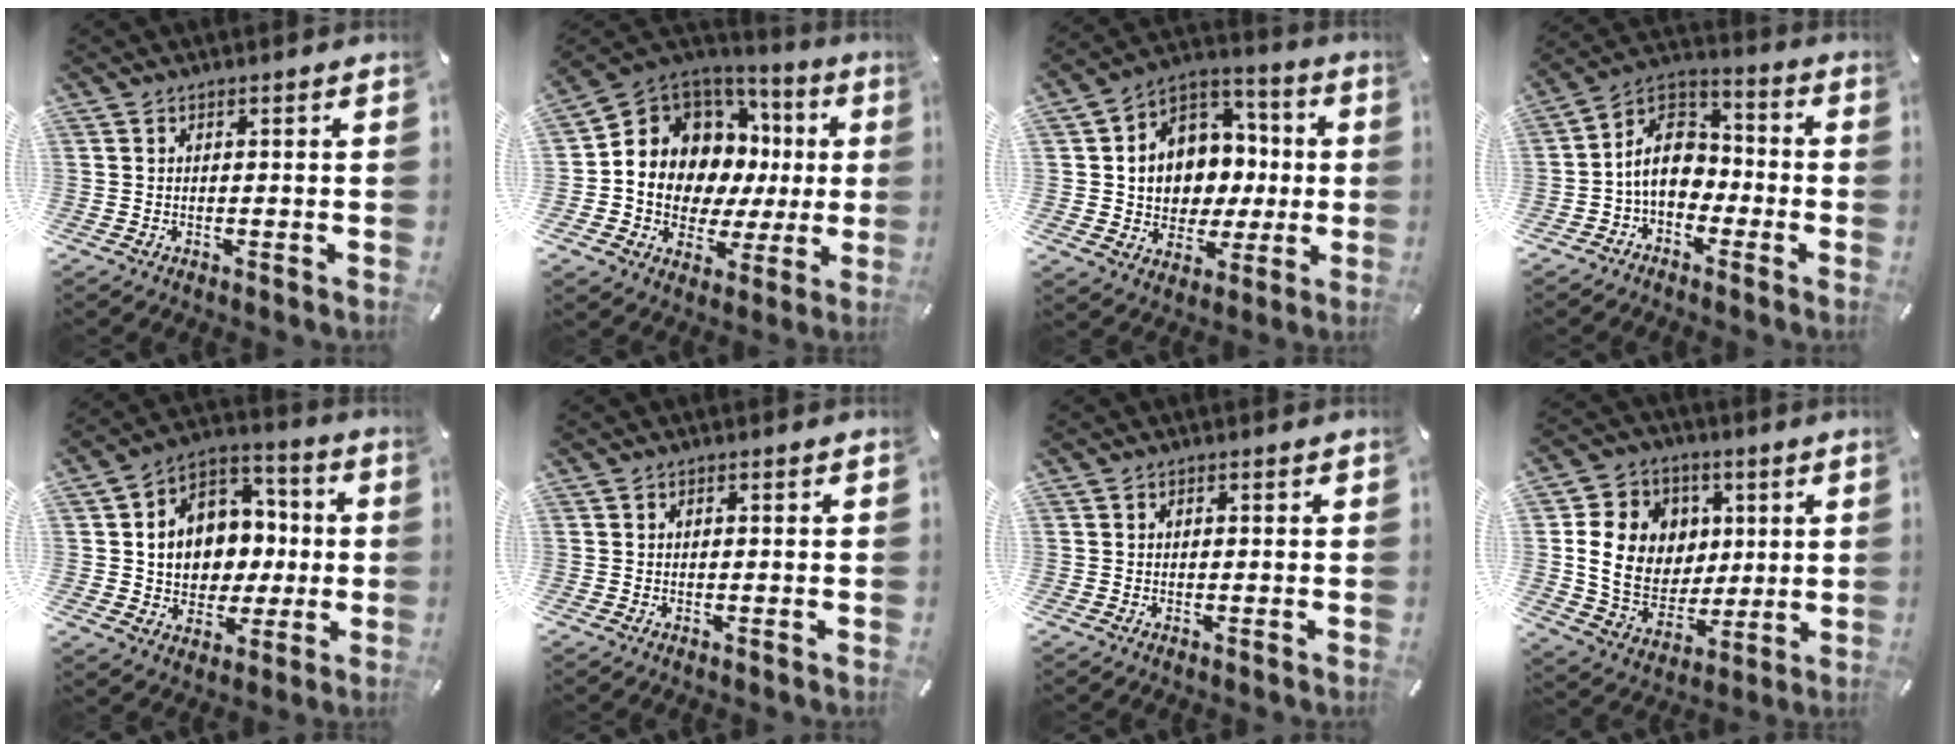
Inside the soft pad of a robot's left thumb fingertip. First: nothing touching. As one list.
[{"total": 11.2, "force": [2.2, 10.1, 4.4], "torque": [-0.079, -0.050, 0.050]}, {"total": 11.2, "force": [0.2, 10.8, 3.0], "torque": [-0.056, -0.016, 0.017]}, {"total": 10.9, "force": [-3.0, 8.5, 6.0], "torque": [-0.129, 0.023, -0.056]}, {"total": 12.3, "force": [-0.4, 11.2, 5.0], "torque": [-0.091, 0.001, 0.001]}, {"total": 0.6, "force": [0.0, 0.6, 0.2], "torque": [-0.003, 0.004, -0.001]}, {"total": 0.7, "force": [0.0, 0.6, 0.3], "torque": [-0.004, 0.004, -0.001]}, {"total": 14.7, "force": [2.3, 13.3, 5.9], "torque": [-0.114, 0.001, 0.055]}]